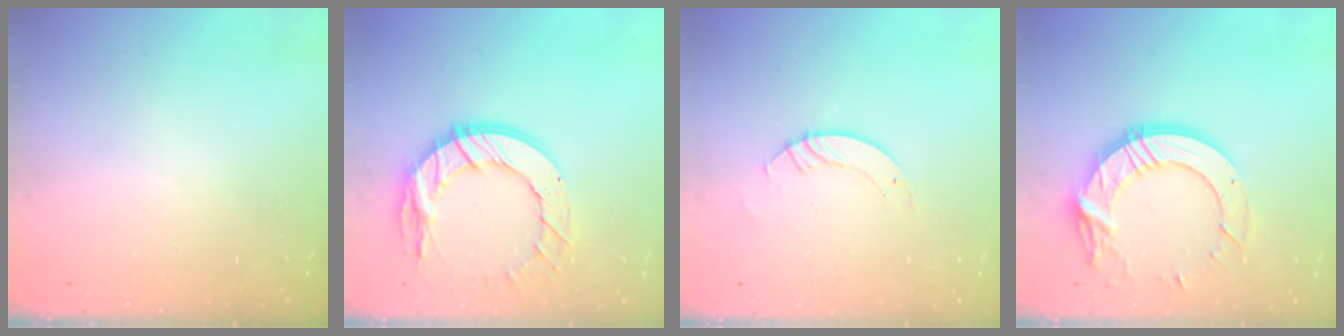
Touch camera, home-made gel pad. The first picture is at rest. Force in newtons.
{"total": 14.3, "press": 14.2, "slide": 1.4}
{"total": 3.5, "press": 3.5, "slide": 0.3}
{"total": 16.0, "press": 16.0, "slide": 1.0}